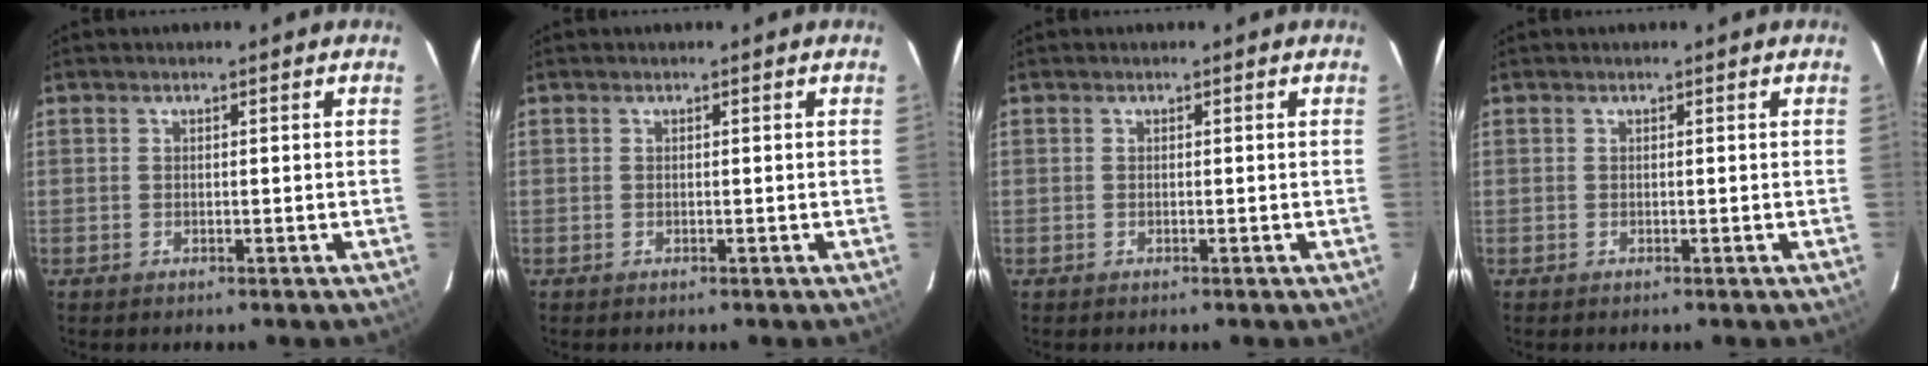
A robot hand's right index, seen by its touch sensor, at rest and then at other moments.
{"total": 0.0}
{"total": 0.0}
{"total": 0.0}